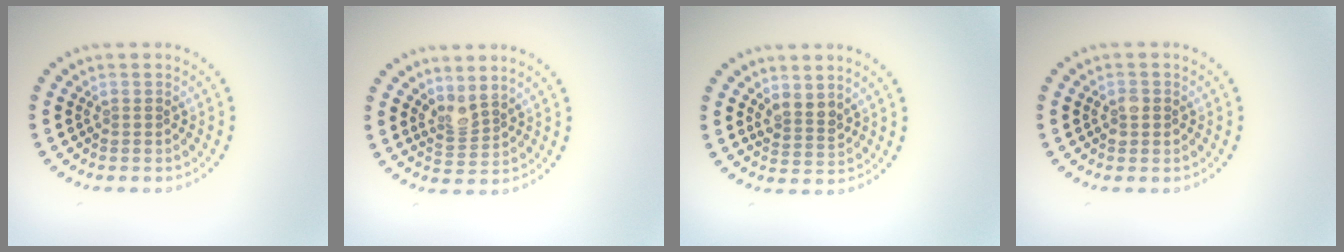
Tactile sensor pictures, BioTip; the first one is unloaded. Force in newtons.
{"total": 2.0, "press": 1.6, "slide": 1.3}
{"total": 2.0, "press": 1.6, "slide": 1.2}
{"total": 1.3, "press": 1.3, "slide": 0.2}